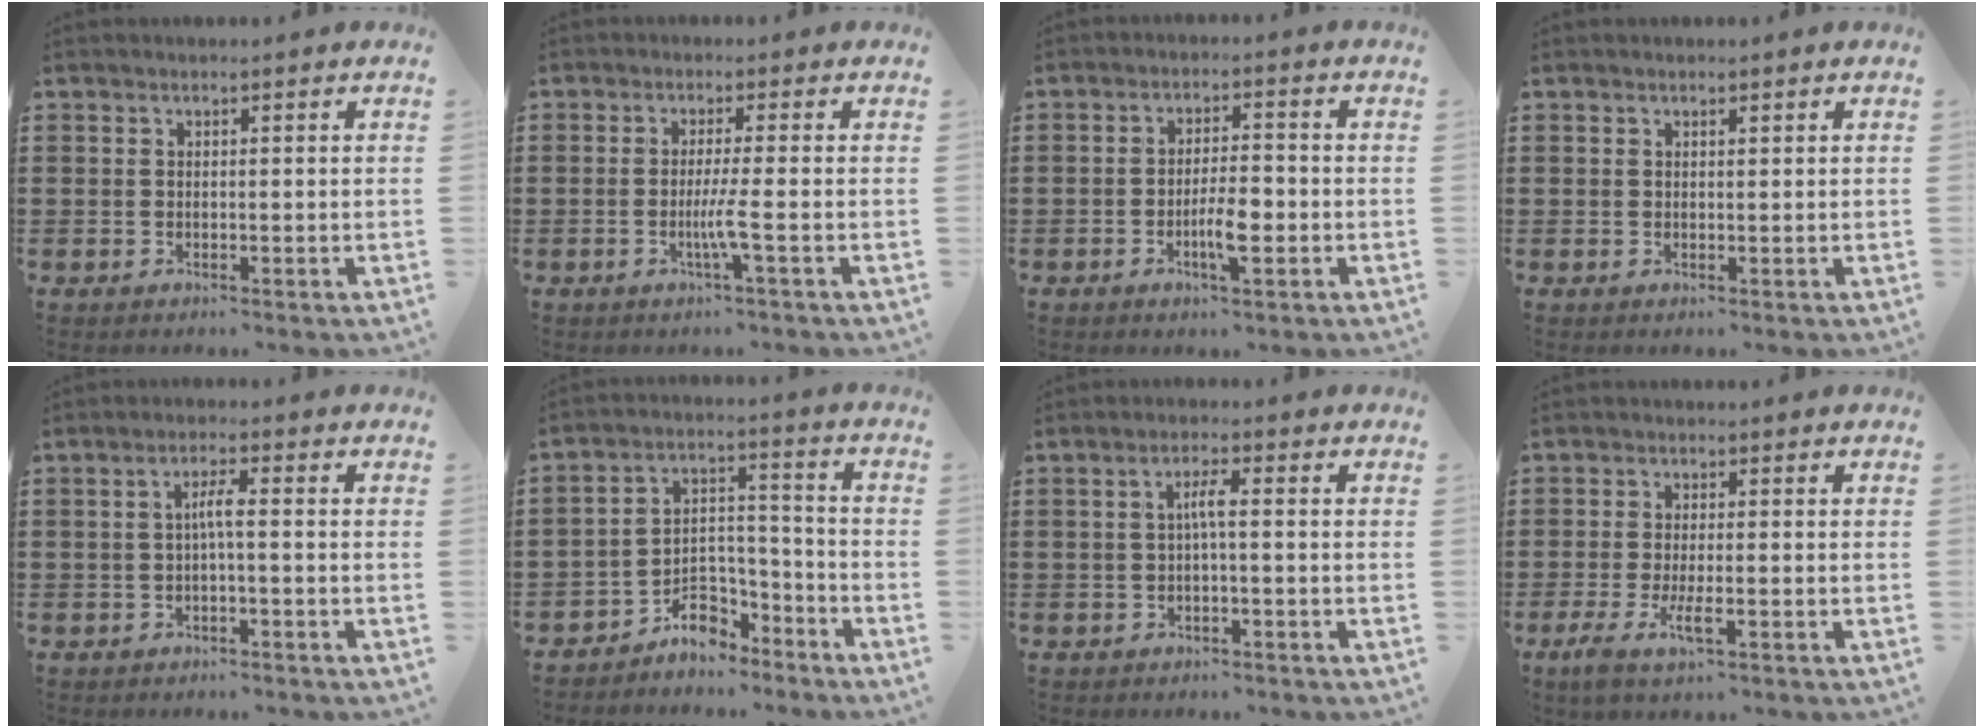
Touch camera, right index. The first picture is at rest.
{"total": 3.7, "force": [-1.0, -0.6, 3.5], "torque": [-0.068, -0.014, -0.023]}
{"total": 5.1, "force": [-1.5, 1.4, 4.6], "torque": [-0.083, 0.004, -0.029]}
{"total": 0.5, "force": [0.4, 0.2, 0.3], "torque": [-0.008, 0.001, 0.007]}
{"total": 2.6, "force": [-0.5, 0.1, 2.5], "torque": [-0.048, 0.001, -0.012]}
{"total": 6.5, "force": [-5.7, 2.8, 1.3], "torque": [-0.029, 0.017, -0.114]}
{"total": 2.6, "force": [-0.4, 0.2, 2.6], "torque": [-0.049, 0.003, -0.011]}
{"total": 4.2, "force": [-1.8, 0.9, 3.7], "torque": [-0.080, -0.013, -0.034]}